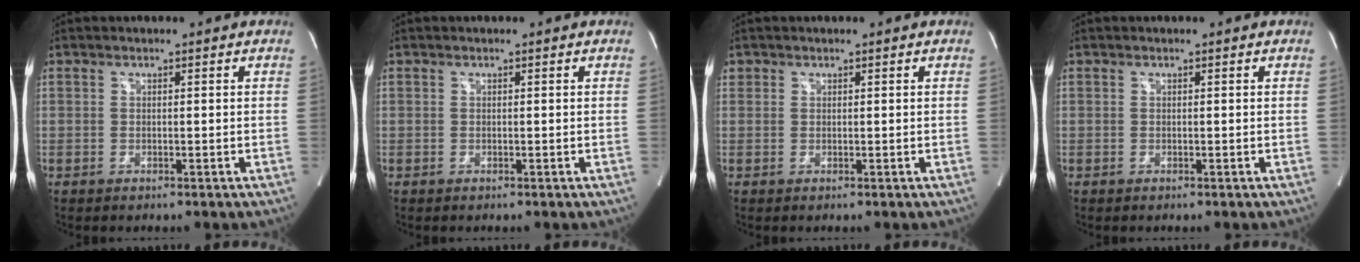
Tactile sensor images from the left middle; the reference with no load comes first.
{"total": 0.0}
{"total": 0.6, "force": [0.3, 0.5, 0.0], "torque": [0.005, 0.004, 0.005]}
{"total": 0.0}